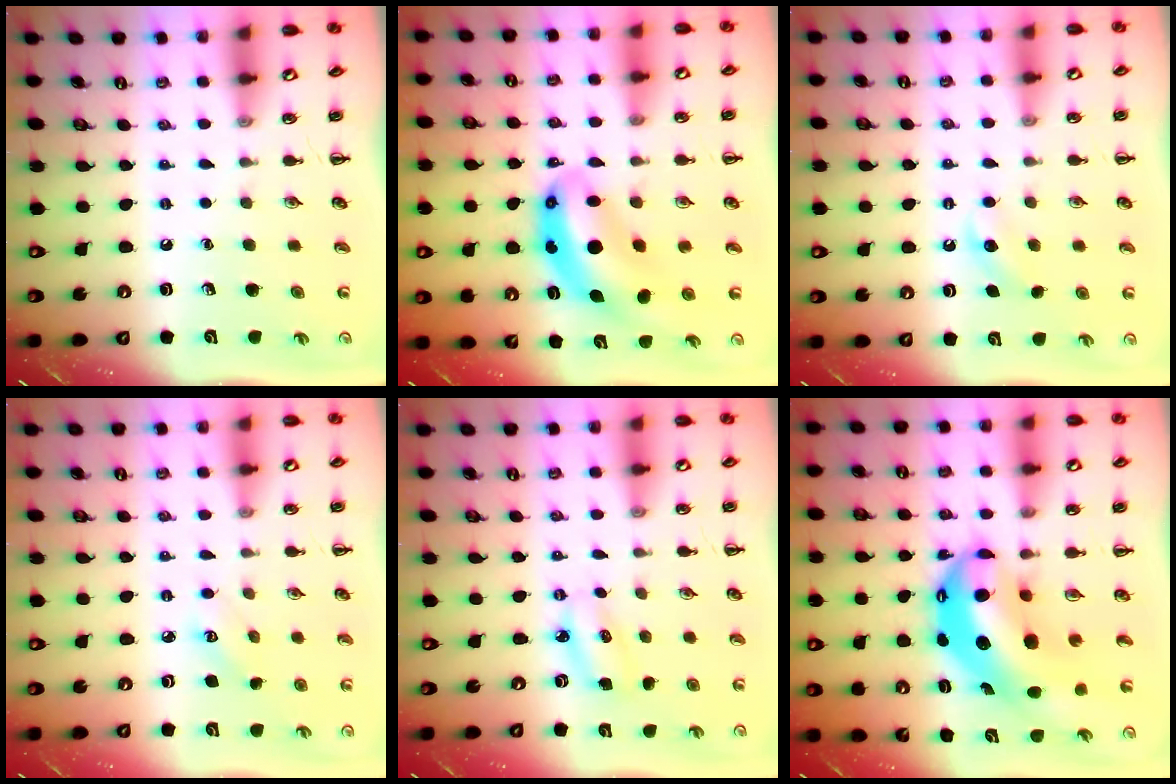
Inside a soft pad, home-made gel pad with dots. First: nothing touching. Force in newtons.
{"total": 9.2, "press": 8.9, "slide": 2.3}
{"total": 5.7, "press": 5.5, "slide": 1.6}
{"total": 2.9, "press": 2.8, "slide": 0.8}
{"total": 4.1, "press": 4.0, "slide": 0.9}
{"total": 13.6, "press": 13.3, "slide": 2.8}